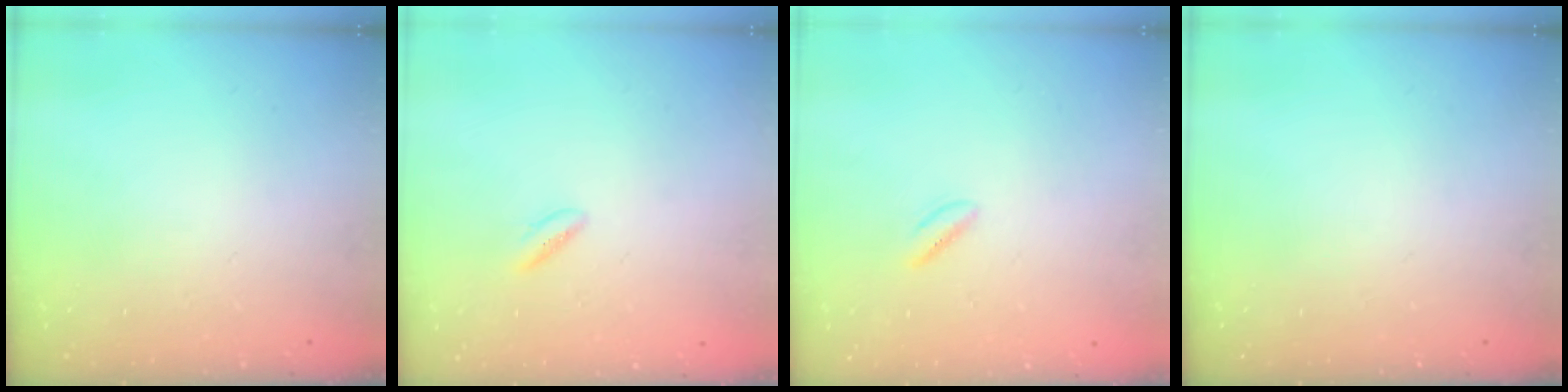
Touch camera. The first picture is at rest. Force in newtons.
{"total": 1.7, "press": 1.4, "slide": 0.9}
{"total": 1.5, "press": 1.3, "slide": 0.8}
{"total": 0.0}